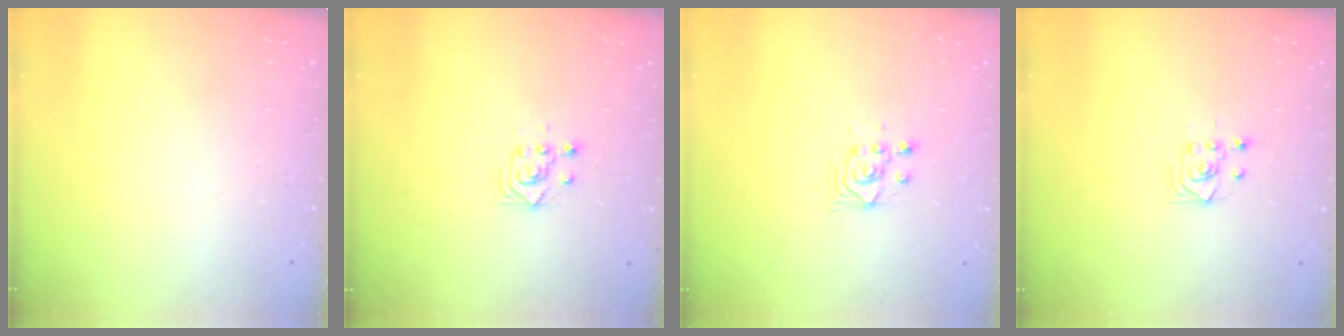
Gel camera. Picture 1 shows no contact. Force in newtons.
{"total": 2.8, "press": 2.8, "slide": 0.1}
{"total": 2.9, "press": 2.9, "slide": 0.1}
{"total": 3.2, "press": 3.1, "slide": 0.9}